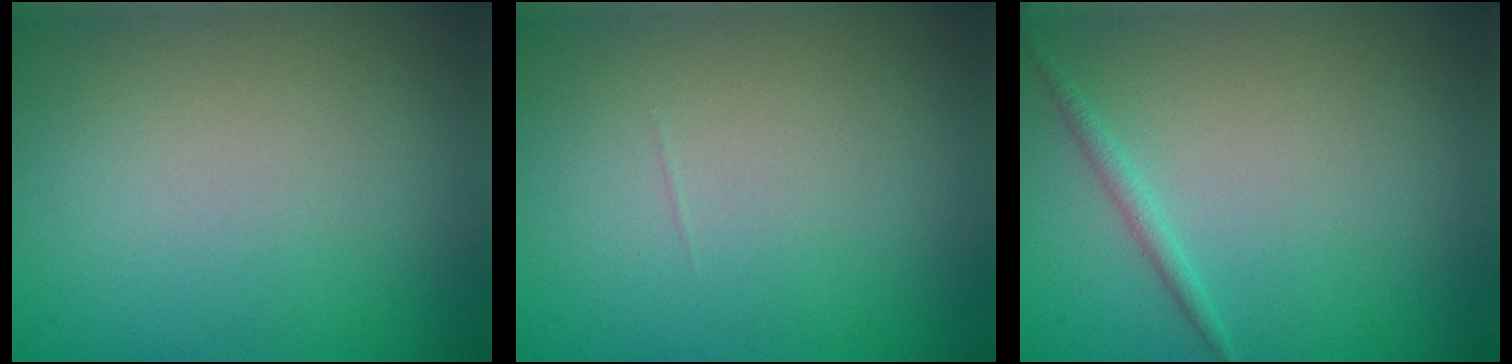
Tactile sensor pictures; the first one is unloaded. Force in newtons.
{"total": 0.0}
{"total": 1.1, "press": 1.1, "slide": 0.1}